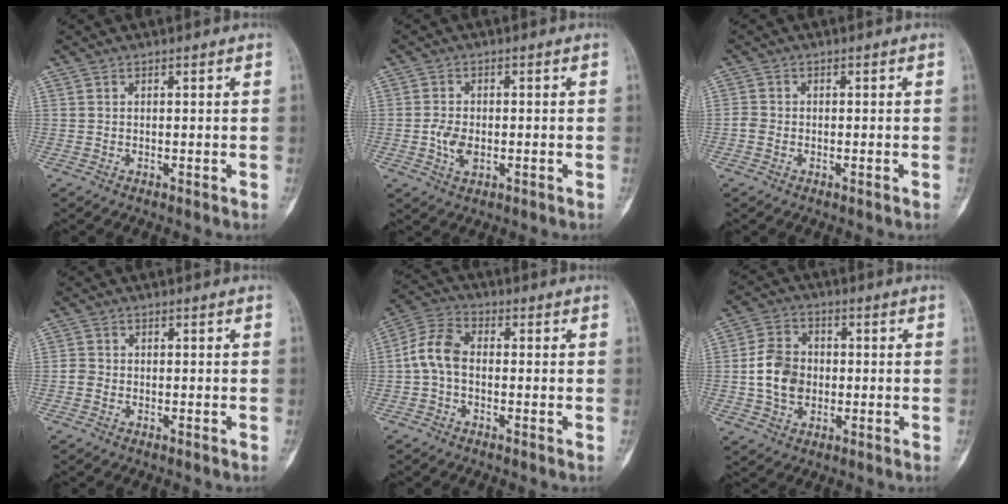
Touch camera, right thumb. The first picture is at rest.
{"total": 4.5, "force": [-1.0, 2.7, 3.5], "torque": [-0.063, 0.003, -0.019]}
{"total": 1.8, "force": [-0.7, 1.4, 0.8], "torque": [-0.011, 0.008, -0.020]}
{"total": 1.7, "force": [-0.6, 1.4, 0.7], "torque": [-0.005, 0.009, -0.018]}
{"total": 7.2, "force": [-0.9, 4.6, 5.4], "torque": [-0.103, 0.024, -0.029]}
{"total": 9.3, "force": [-0.9, 7.3, 5.7], "torque": [-0.085, 0.016, -0.021]}